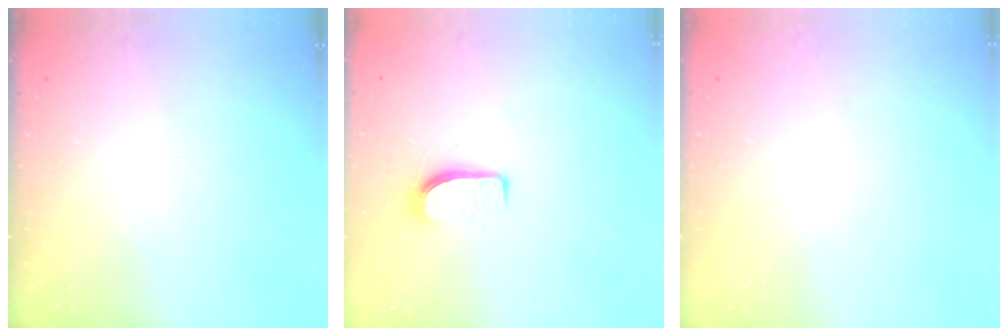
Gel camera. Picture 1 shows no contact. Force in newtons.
{"total": 6.5, "press": 6.4, "slide": 0.6}
{"total": 0.0}